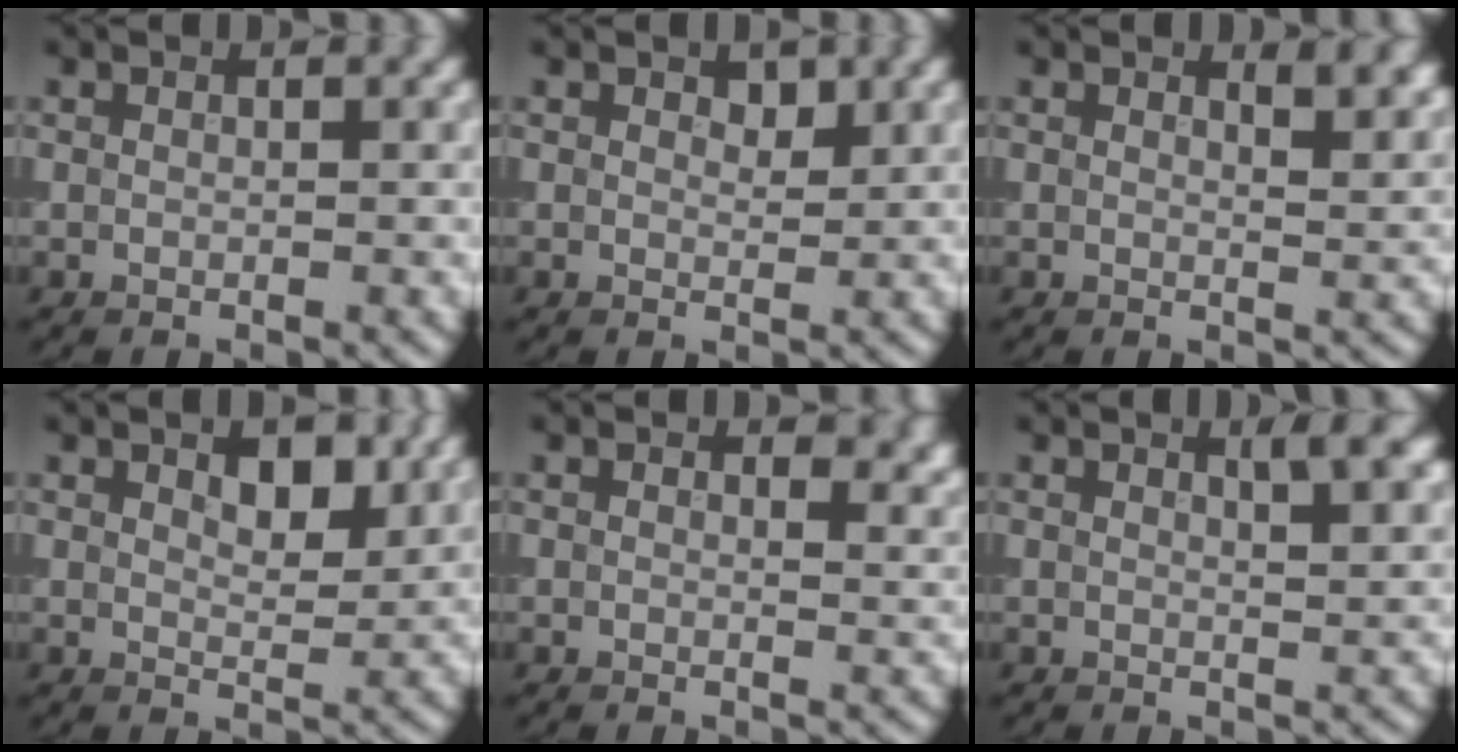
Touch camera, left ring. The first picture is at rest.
{"total": 1.0, "force": [0.7, 0.6, 0.5], "torque": [-0.005, -0.002, 0.010]}
{"total": 3.3, "force": [2.1, 1.3, 2.2], "torque": [-0.010, 0.007, 0.023]}
{"total": 2.8, "force": [1.5, 1.3, 2.0], "torque": [-0.029, -0.002, 0.024]}
{"total": 2.1, "force": [1.3, 1.1, 1.3], "torque": [-0.016, -0.007, 0.017]}
{"total": 2.8, "force": [1.5, 0.8, 2.2], "torque": [-0.016, 0.001, 0.021]}